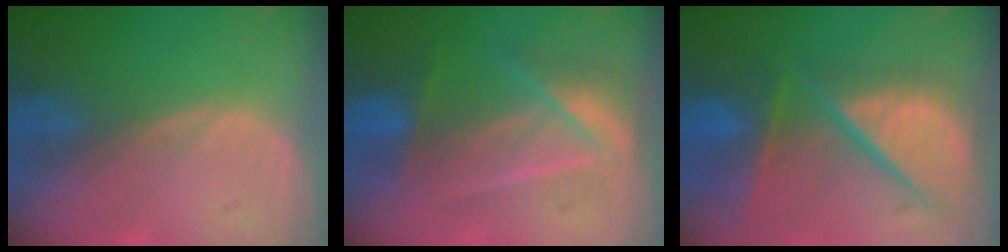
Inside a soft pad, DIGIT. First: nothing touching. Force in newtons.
{"total": 7.1, "press": 6.8, "slide": 2.2}
{"total": 12.1, "press": 9.9, "slide": 7.0}